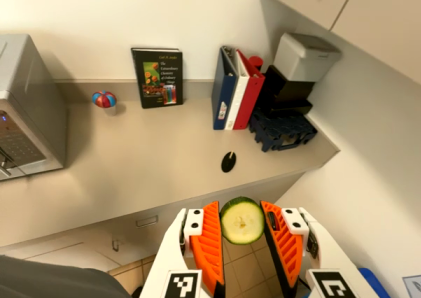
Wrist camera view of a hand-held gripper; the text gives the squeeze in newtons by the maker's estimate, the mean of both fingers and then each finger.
{"total": 6.1, "left": 6.0, "right": 6.3}